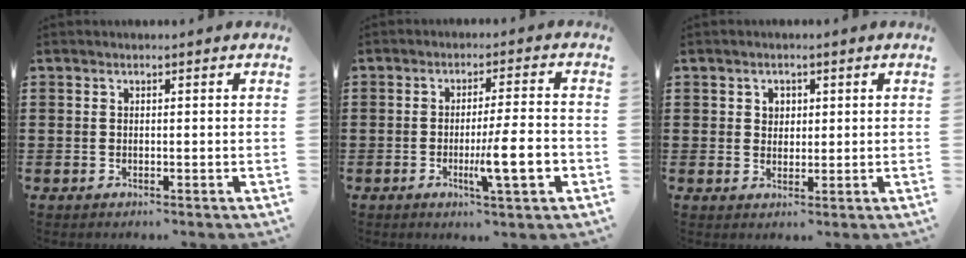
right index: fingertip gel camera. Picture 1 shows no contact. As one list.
[{"total": 9.0, "force": [-2.5, 1.1, 8.6], "torque": [-0.134, -0.012, -0.043]}, {"total": 1.9, "force": [0.8, 1.6, 0.6], "torque": [-0.017, 0.010, 0.014]}]